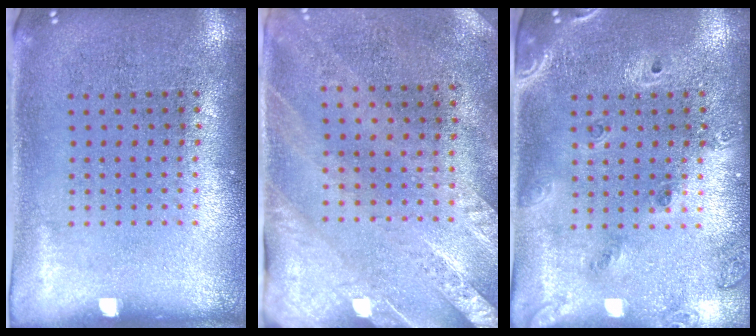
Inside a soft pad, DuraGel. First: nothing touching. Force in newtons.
{"total": 2.5, "press": 2.1, "slide": 1.3}
{"total": 1.6, "press": 1.4, "slide": 0.8}